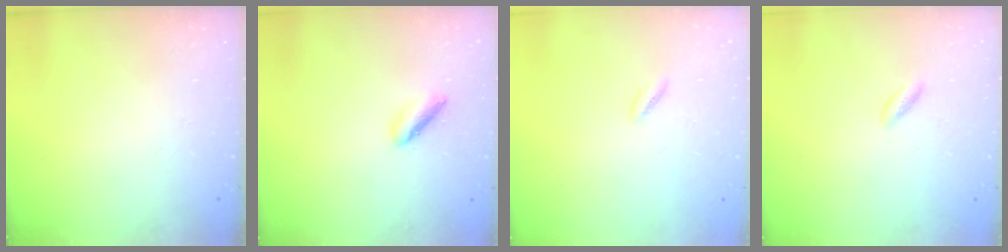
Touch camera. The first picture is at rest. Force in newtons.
{"total": 2.0, "press": 1.9, "slide": 0.5}
{"total": 0.6, "press": 0.3, "slide": 0.6}
{"total": 1.4, "press": 1.1, "slide": 0.8}